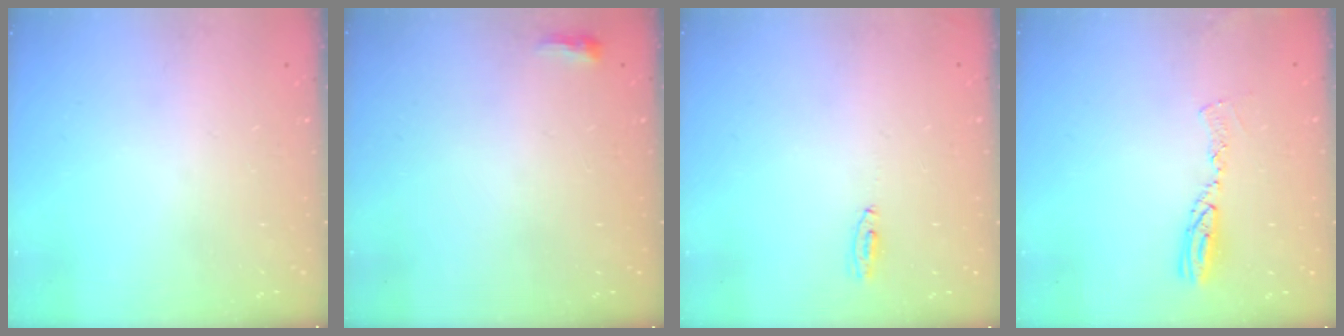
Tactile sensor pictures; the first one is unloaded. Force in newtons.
{"total": 2.9, "press": 2.8, "slide": 0.8}
{"total": 3.3, "press": 3.0, "slide": 1.5}
{"total": 7.2, "press": 7.1, "slide": 0.6}